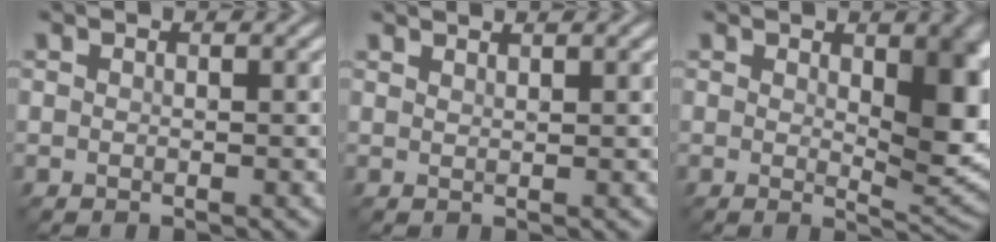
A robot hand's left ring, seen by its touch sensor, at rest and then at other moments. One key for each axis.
{"total": 1.6, "fx": 1.4, "fy": 0.3, "fz": 0.7, "tx": 0.003, "ty": -0.001, "tz": 0.012}
{"total": 7.7, "fx": 1.3, "fy": 3.3, "fz": 6.9, "tx": -0.090, "ty": -0.010, "tz": 0.031}